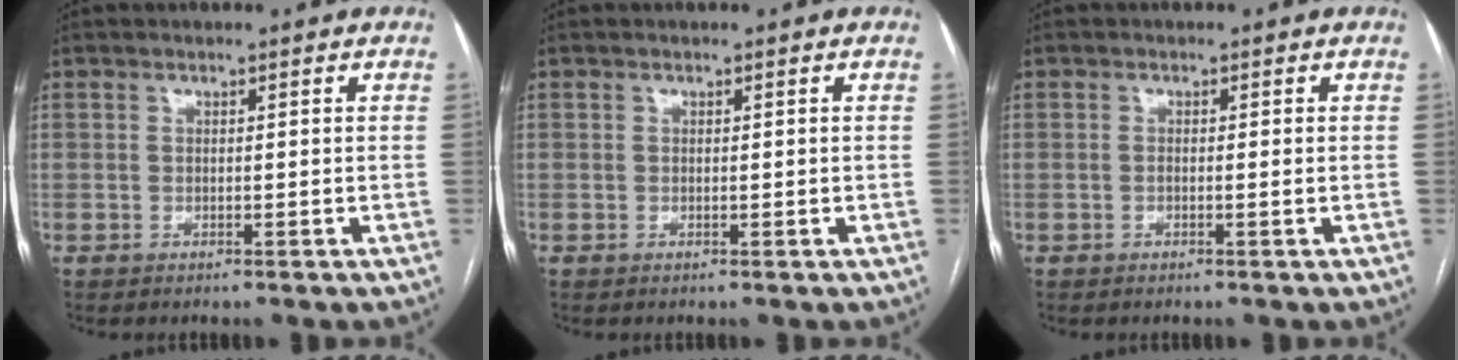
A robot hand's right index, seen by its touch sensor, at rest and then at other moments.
{"total": 0.0}
{"total": 0.8, "force": [-0.2, -0.1, 0.8], "torque": [-0.014, 0.000, -0.003]}